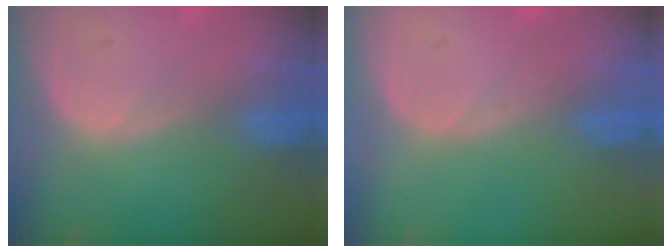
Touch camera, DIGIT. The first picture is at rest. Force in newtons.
{"total": 0.0}